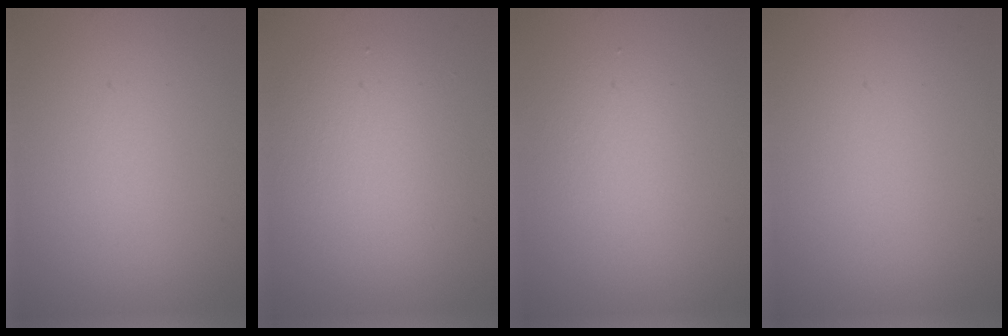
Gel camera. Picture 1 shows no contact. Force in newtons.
{"total": 4.4, "press": 4.4, "slide": 0.3}
{"total": 2.2, "press": 2.2, "slide": 0.1}
{"total": 0.0}